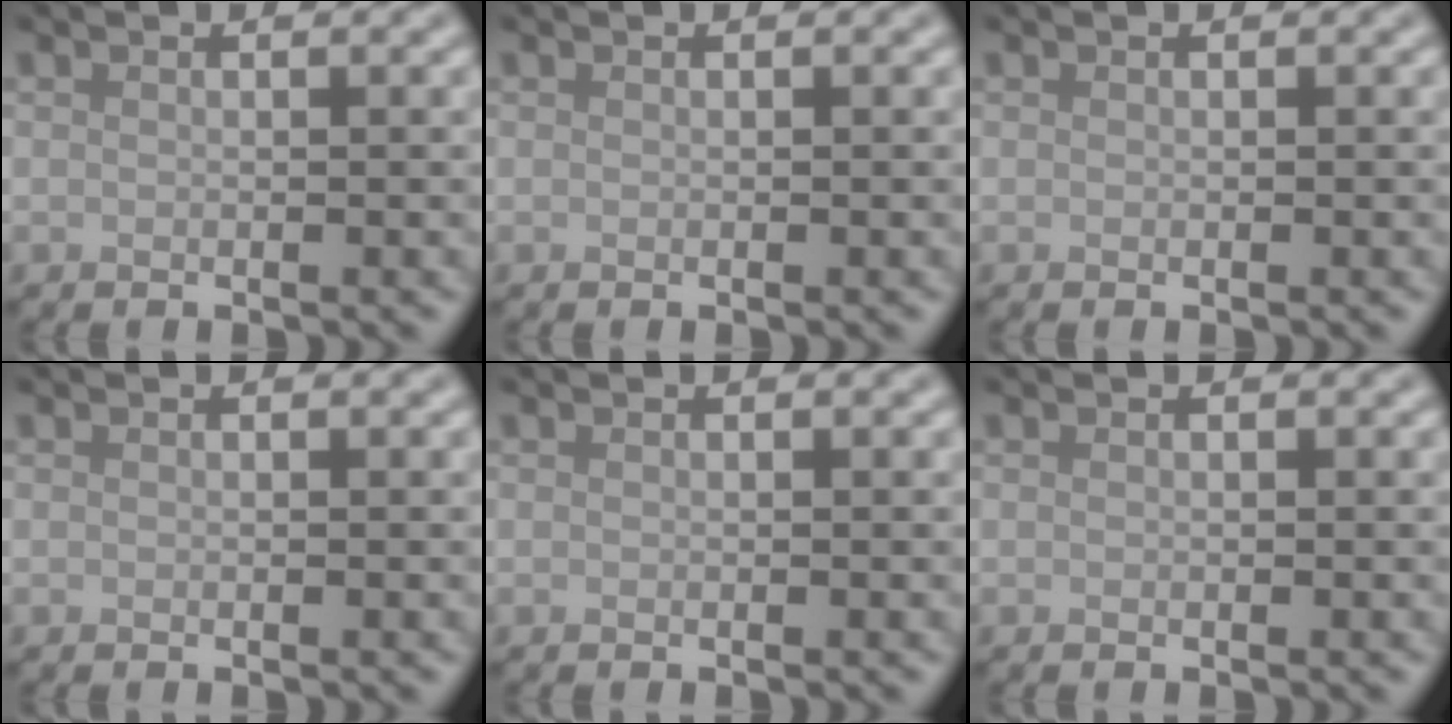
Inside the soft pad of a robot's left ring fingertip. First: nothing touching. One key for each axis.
{"total": 0.0}
{"total": 0.0}
{"total": 0.0}
{"total": 0.0}
{"total": 0.0}